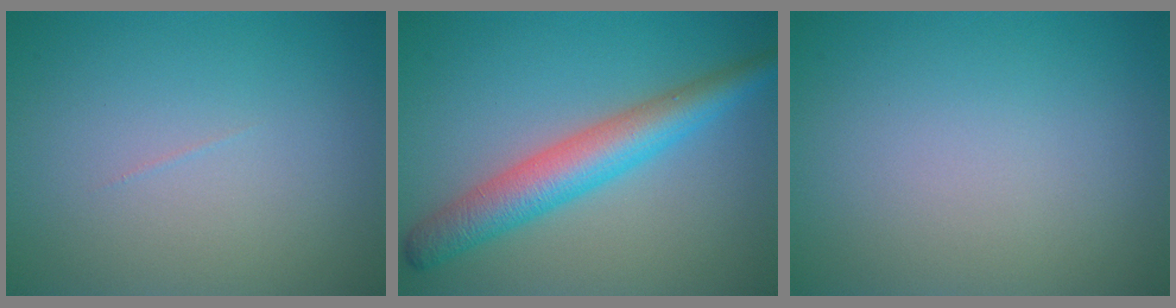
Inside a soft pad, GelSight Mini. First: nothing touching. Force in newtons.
{"total": 5.6, "press": 5.6, "slide": 0.1}
{"total": 0.0}